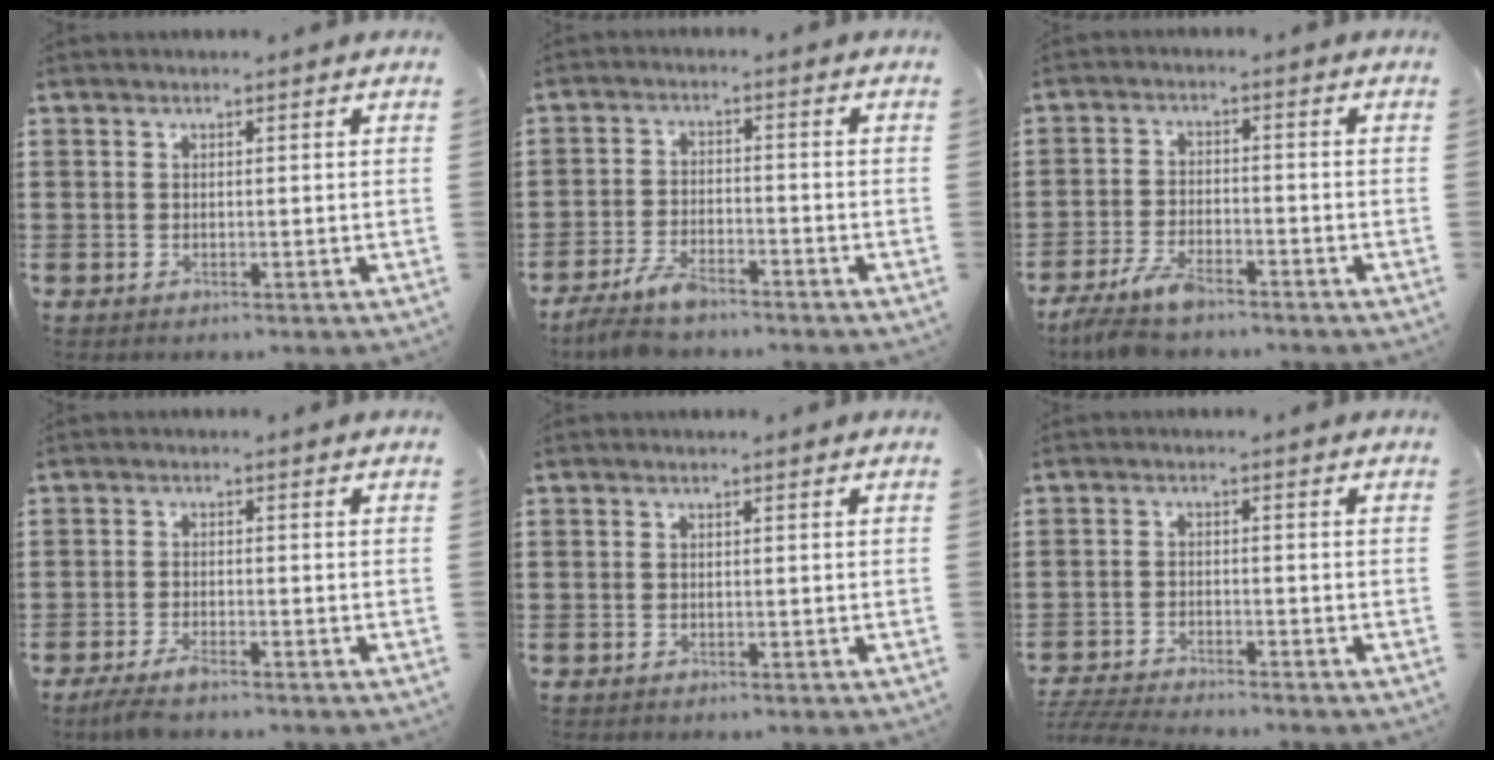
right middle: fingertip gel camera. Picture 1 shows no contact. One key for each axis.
{"total": 4.7, "fx": -4.1, "fy": 1.0, "fz": 2.1, "tx": -0.055, "ty": -0.005, "tz": -0.085}
{"total": 5.0, "fx": -4.2, "fy": 1.0, "fz": 2.4, "tx": -0.068, "ty": -0.009, "tz": -0.089}
{"total": 2.5, "fx": -2.0, "fy": 0.2, "fz": 1.5, "tx": -0.041, "ty": -0.004, "tz": -0.041}
{"total": 0.0}
{"total": 3.8, "fx": -3.7, "fy": -0.1, "fz": 0.7, "tx": -0.026, "ty": -0.008, "tz": -0.080}